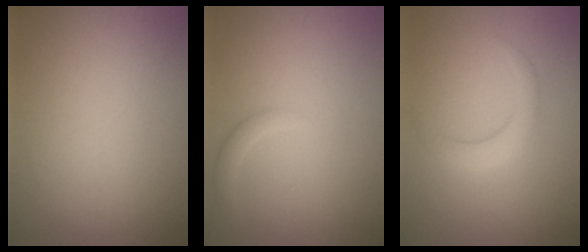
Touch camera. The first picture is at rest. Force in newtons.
{"total": 1.2, "press": 1.2, "slide": 0.1}
{"total": 2.3, "press": 2.3, "slide": 0.0}